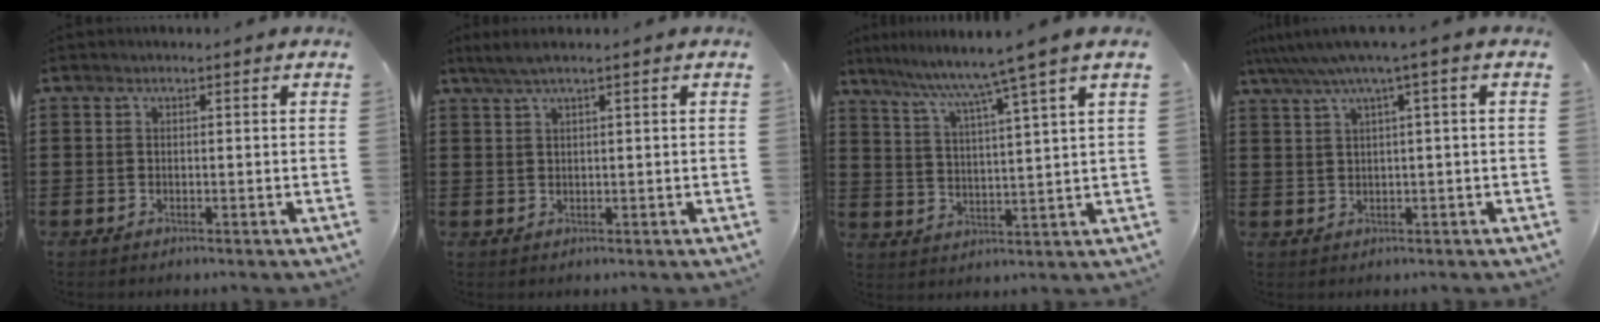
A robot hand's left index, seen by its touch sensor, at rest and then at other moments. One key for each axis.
{"total": 2.0, "fx": 0.9, "fy": -0.1, "fz": 1.8, "tx": -0.034, "ty": -0.002, "tz": 0.016}
{"total": 7.0, "fx": 5.6, "fy": -1.7, "fz": 3.8, "tx": -0.098, "ty": -0.038, "tz": 0.084}
{"total": 4.1, "fx": 1.4, "fy": -0.5, "fz": 3.9, "tx": -0.077, "ty": -0.011, "tz": 0.019}